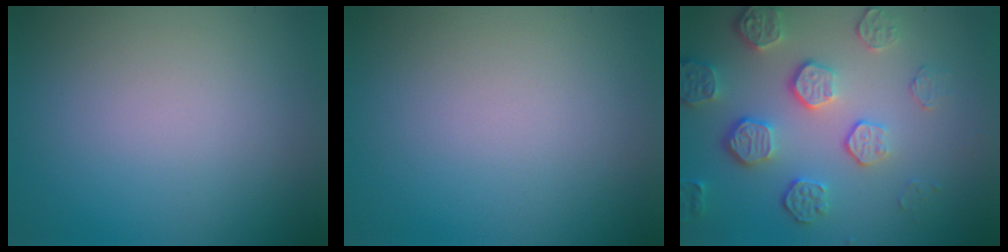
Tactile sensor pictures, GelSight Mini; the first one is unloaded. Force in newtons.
{"total": 0.0}
{"total": 5.4, "press": 4.1, "slide": 3.4}